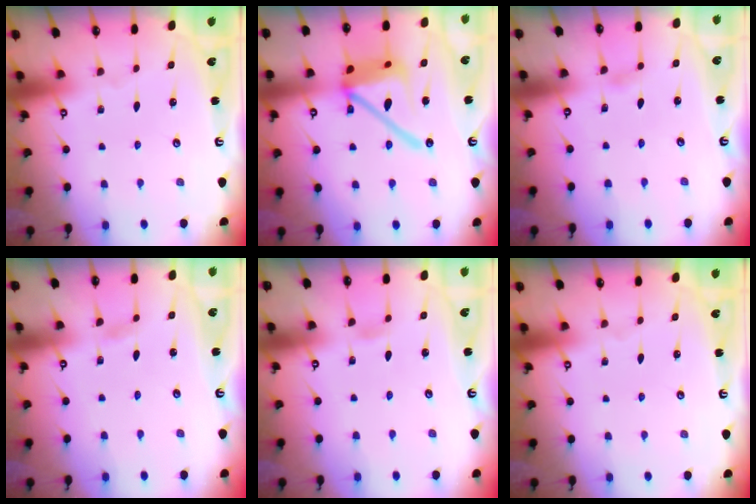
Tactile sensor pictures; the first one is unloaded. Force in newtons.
{"total": 16.9, "press": 16.8, "slide": 1.9}
{"total": 2.9, "press": 2.9, "slide": 0.4}
{"total": 2.3, "press": 2.3, "slide": 0.3}
{"total": 2.9, "press": 2.9, "slide": 0.3}
{"total": 0.0}